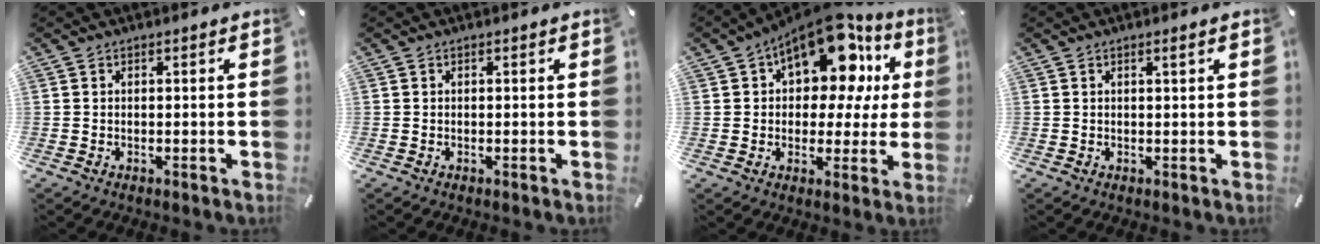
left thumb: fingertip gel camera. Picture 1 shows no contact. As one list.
[{"total": 0.0}, {"total": 17.7, "force": [9.4, 9.5, 11.6], "torque": [-0.170, -0.064, 0.162]}, {"total": 1.0, "force": [0.5, 0.0, 0.9], "torque": [-0.017, 0.001, 0.008]}]